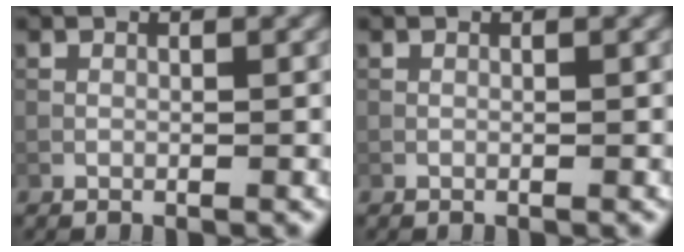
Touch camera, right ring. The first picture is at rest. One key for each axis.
{"total": 0.0}